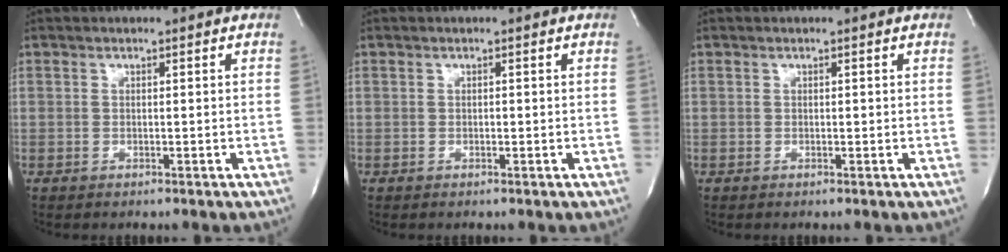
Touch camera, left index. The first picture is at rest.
{"total": 0.0}
{"total": 0.6, "force": [0.5, 0.3, 0.1], "torque": [-0.008, 0.004, 0.006]}